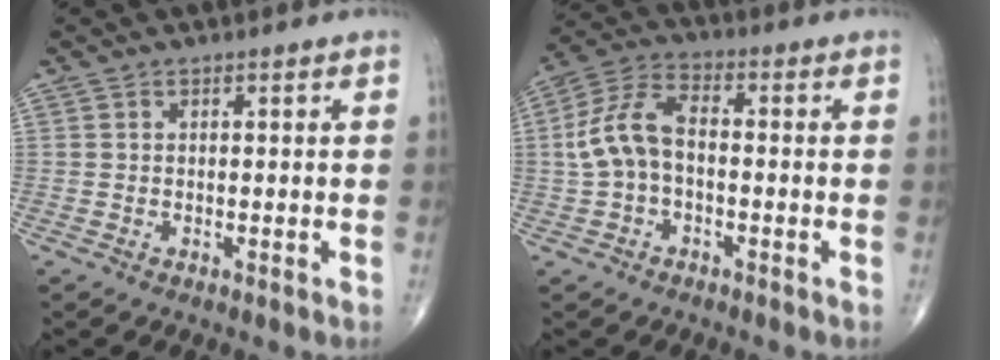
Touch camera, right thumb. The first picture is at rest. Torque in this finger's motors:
{"motor_torque": [-0.29, 0.54, 0.06, 0.00, 0.27]}